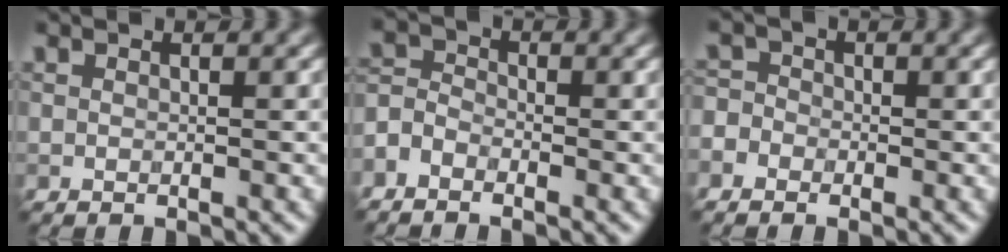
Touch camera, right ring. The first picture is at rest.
{"total": 2.5, "force": [-1.8, 1.4, 1.1], "torque": [-0.024, 0.002, -0.042]}
{"total": 2.0, "force": [-1.1, 1.5, 0.6], "torque": [-0.004, 0.013, -0.026]}